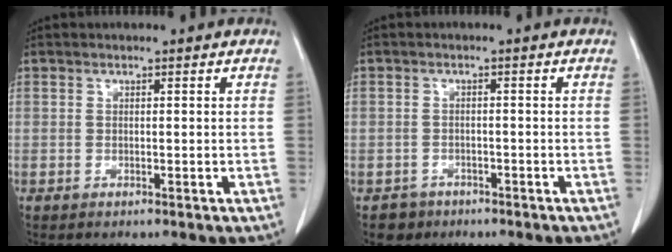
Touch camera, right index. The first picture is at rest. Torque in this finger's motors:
{"motor_torque": [-1.47, 0.09, -1.05, -0.21]}